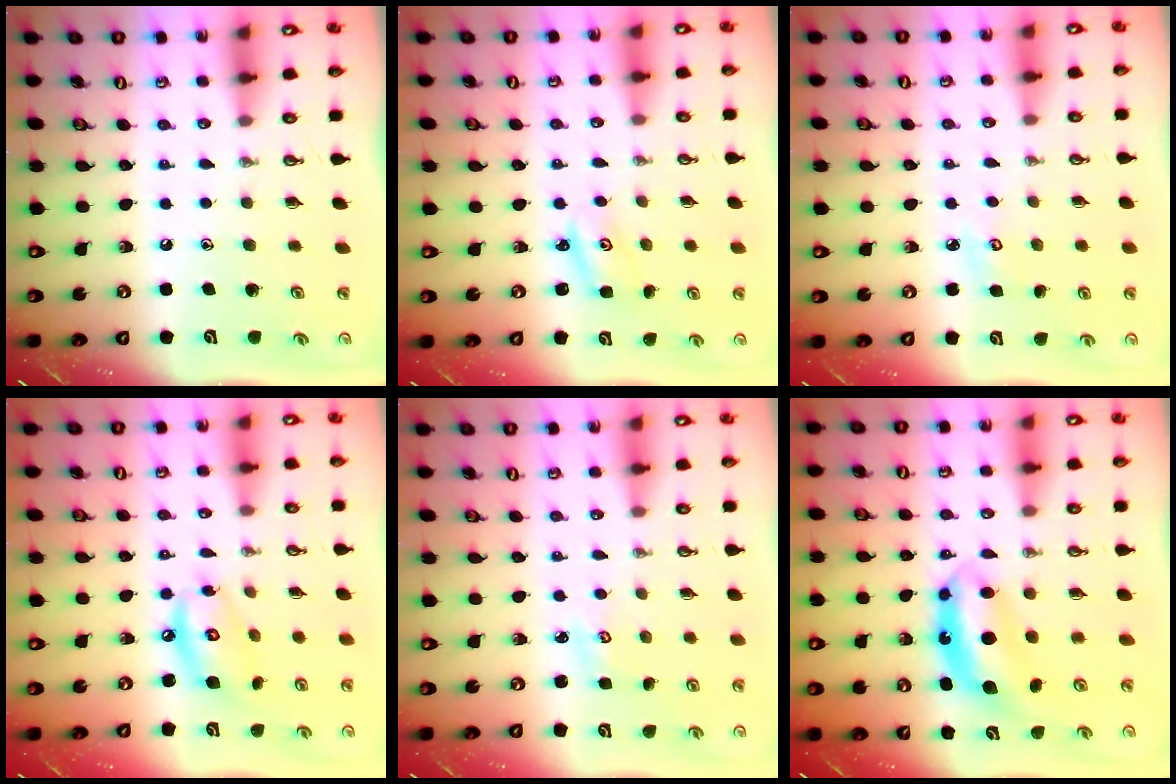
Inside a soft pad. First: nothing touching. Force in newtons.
{"total": 2.4, "press": 2.4, "slide": 0.1}
{"total": 4.0, "press": 4.0, "slide": 0.4}
{"total": 10.0, "press": 10.0, "slide": 0.8}
{"total": 2.6, "press": 2.6, "slide": 0.3}
{"total": 7.5, "press": 7.5, "slide": 0.3}